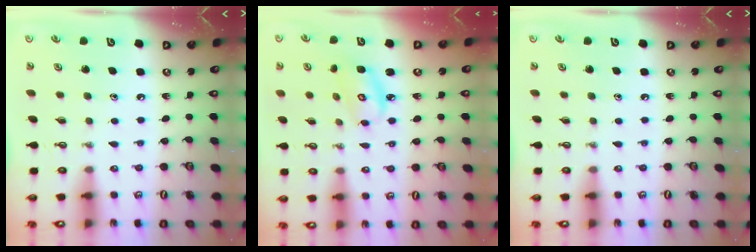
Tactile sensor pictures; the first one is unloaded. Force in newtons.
{"total": 6.0, "press": 6.0, "slide": 0.1}
{"total": 0.0}